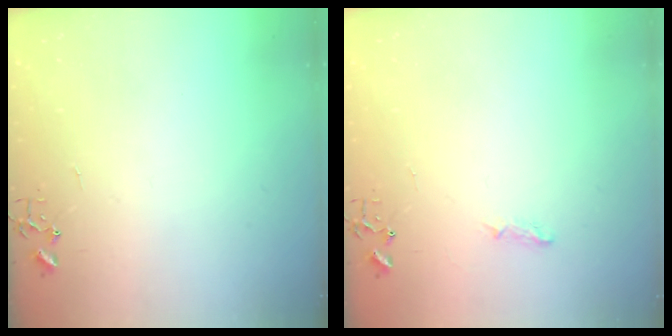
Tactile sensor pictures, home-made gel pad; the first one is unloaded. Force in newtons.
{"total": 4.8, "press": 4.7, "slide": 0.5}